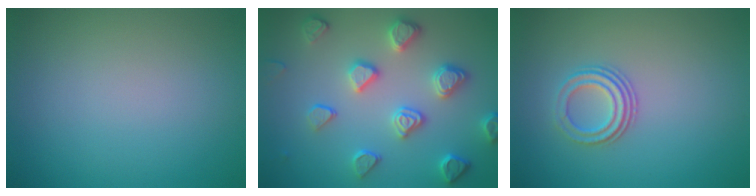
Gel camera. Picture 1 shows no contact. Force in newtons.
{"total": 4.6, "press": 4.1, "slide": 2.0}
{"total": 2.8, "press": 2.2, "slide": 1.7}